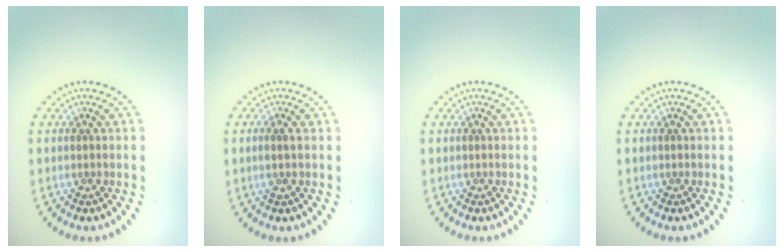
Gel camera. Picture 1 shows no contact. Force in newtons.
{"total": 0.8, "press": 0.7, "slide": 0.5}
{"total": 0.0}
{"total": 0.0}